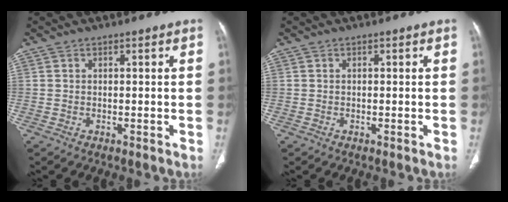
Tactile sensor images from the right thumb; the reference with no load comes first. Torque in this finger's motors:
{"motor_torque": [0.10, 0.03, 0.41, -0.04, -0.03]}